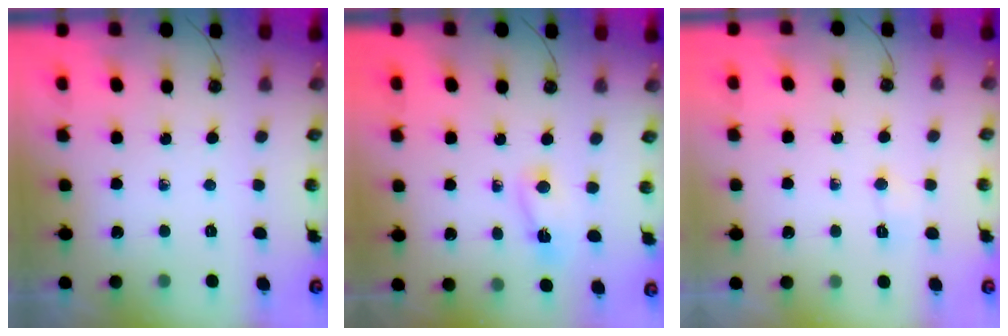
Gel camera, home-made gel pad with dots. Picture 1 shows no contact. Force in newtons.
{"total": 2.6, "press": 2.6, "slide": 0.6}
{"total": 2.7, "press": 2.6, "slide": 0.5}